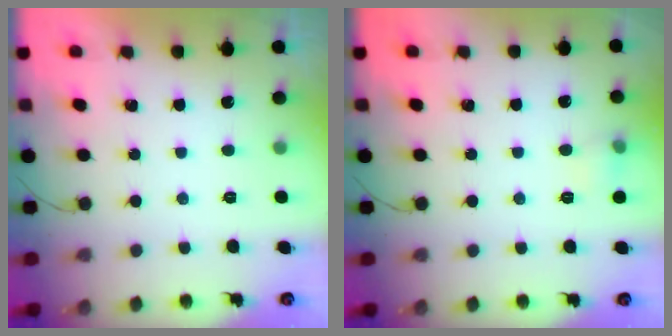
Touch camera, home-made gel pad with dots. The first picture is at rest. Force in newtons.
{"total": 5.5, "press": 5.3, "slide": 1.4}